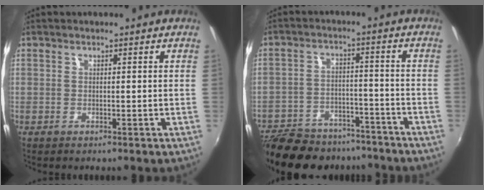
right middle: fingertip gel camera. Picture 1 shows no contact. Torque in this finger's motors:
{"motor_torque": [0.94, -1.20, 0.51, 0.13]}